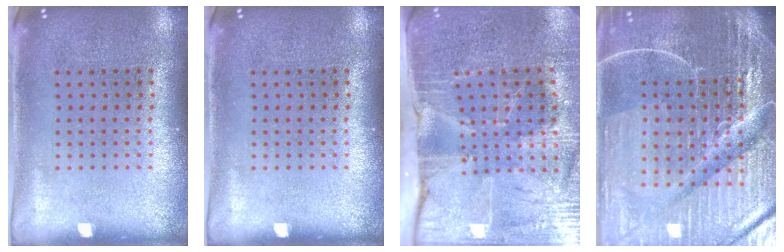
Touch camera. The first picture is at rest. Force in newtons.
{"total": 0.0}
{"total": 4.2, "press": 3.8, "slide": 1.9}
{"total": 7.1, "press": 6.2, "slide": 3.5}